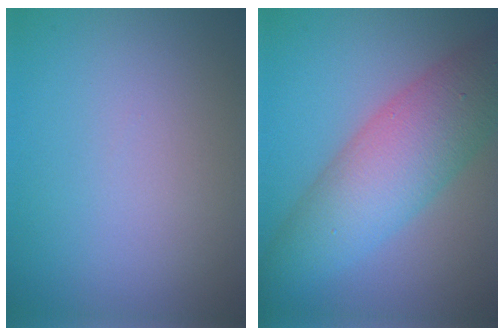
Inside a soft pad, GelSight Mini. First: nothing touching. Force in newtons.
{"total": 8.5, "press": 8.5, "slide": 0.1}